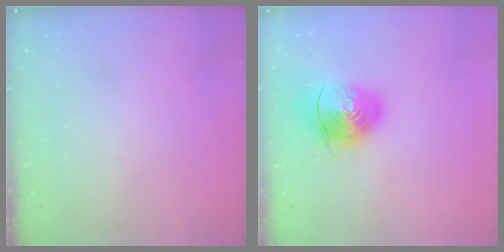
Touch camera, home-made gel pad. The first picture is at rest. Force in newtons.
{"total": 10.6, "press": 10.5, "slide": 1.8}